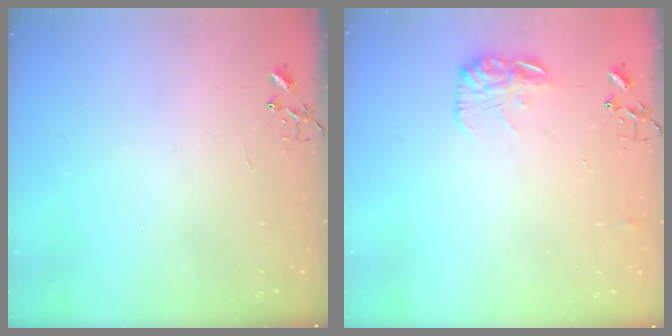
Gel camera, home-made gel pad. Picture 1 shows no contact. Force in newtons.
{"total": 11.1, "press": 11.1, "slide": 0.6}